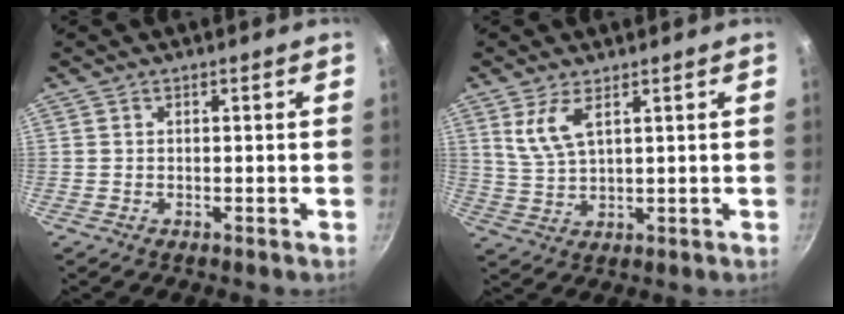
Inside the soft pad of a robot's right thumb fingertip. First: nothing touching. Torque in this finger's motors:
{"motor_torque": [-0.27, 0.35, 0.27, -0.25, 0.19]}